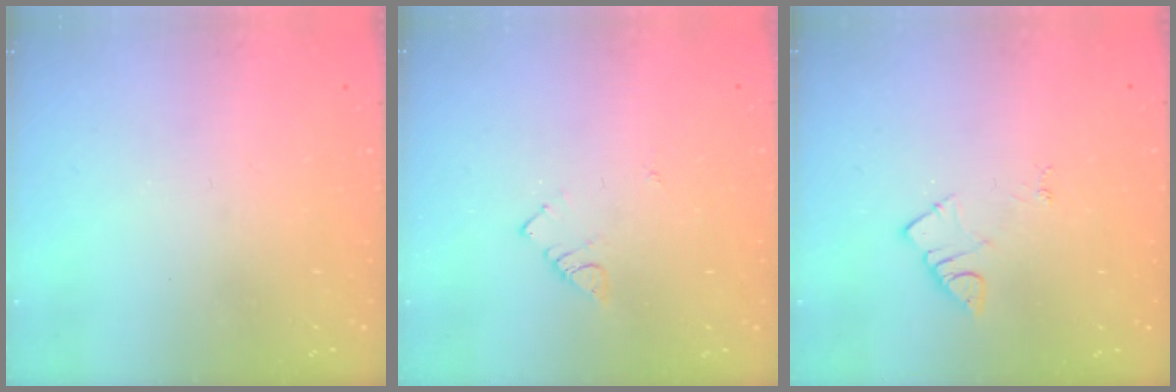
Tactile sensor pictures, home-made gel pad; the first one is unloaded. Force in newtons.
{"total": 3.2, "press": 3.1, "slide": 0.5}
{"total": 3.8, "press": 3.7, "slide": 0.5}